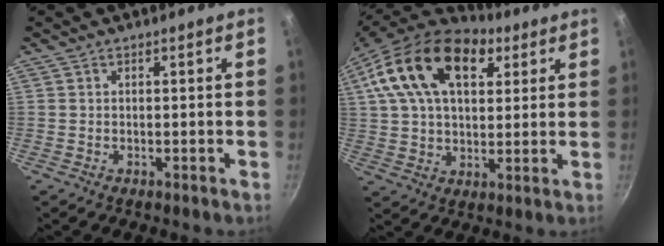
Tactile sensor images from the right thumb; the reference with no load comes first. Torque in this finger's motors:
{"motor_torque": [0.89, 2.45, 0.97, -0.63, 0.26]}